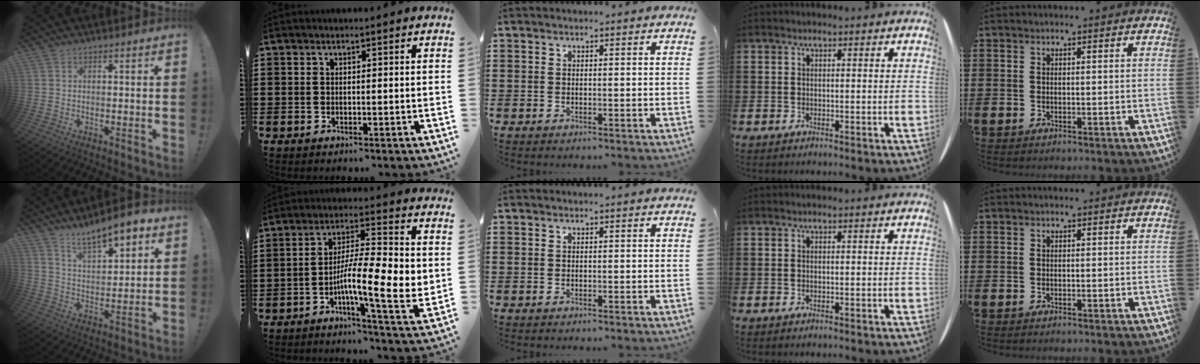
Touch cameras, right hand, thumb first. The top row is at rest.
{"thumb": {"total": 10.2, "force": [7.9, 3.4, 5.6], "torque": [-0.084, -0.051, 0.139]}, "index": {"total": 11.1, "force": [-1.4, 2.5, 10.7], "torque": [-0.179, -0.011, -0.028]}}